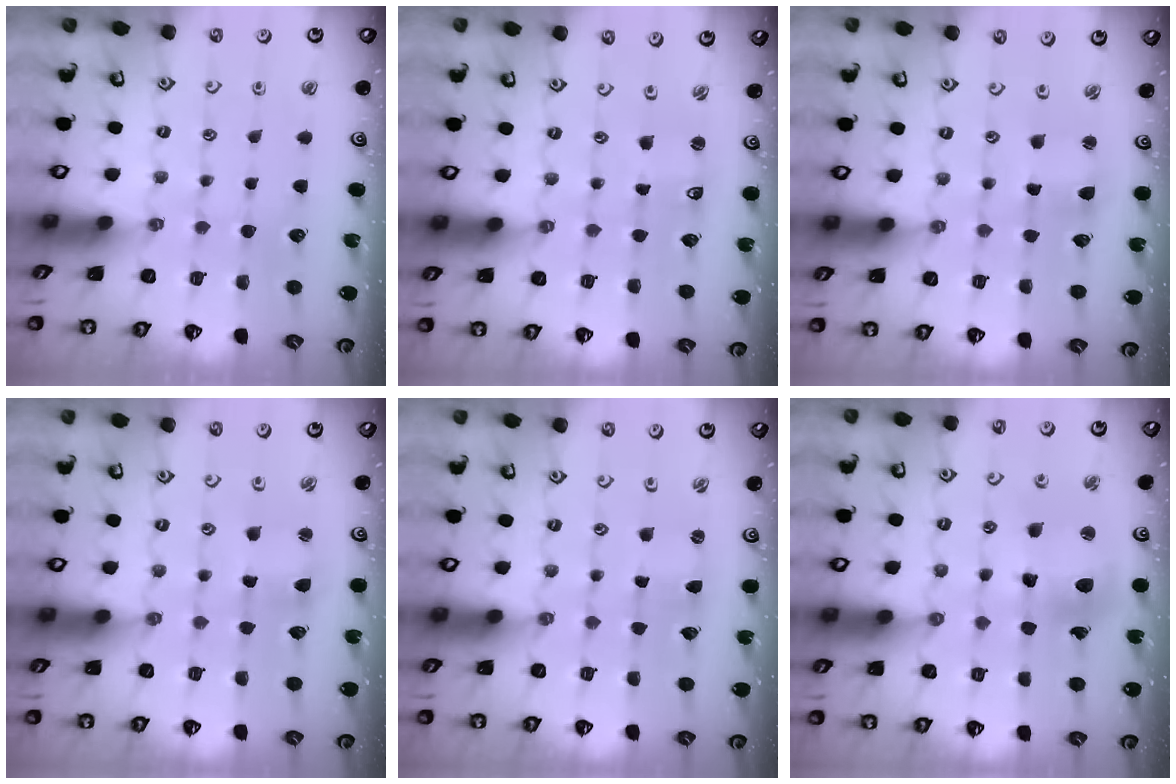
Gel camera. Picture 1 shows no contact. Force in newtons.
{"total": 1.4, "press": 1.4, "slide": 0.1}
{"total": 2.4, "press": 2.3, "slide": 0.4}
{"total": 2.4, "press": 2.3, "slide": 0.4}
{"total": 0.5, "press": 0.5, "slide": 0.1}
{"total": 11.8, "press": 11.5, "slide": 2.5}